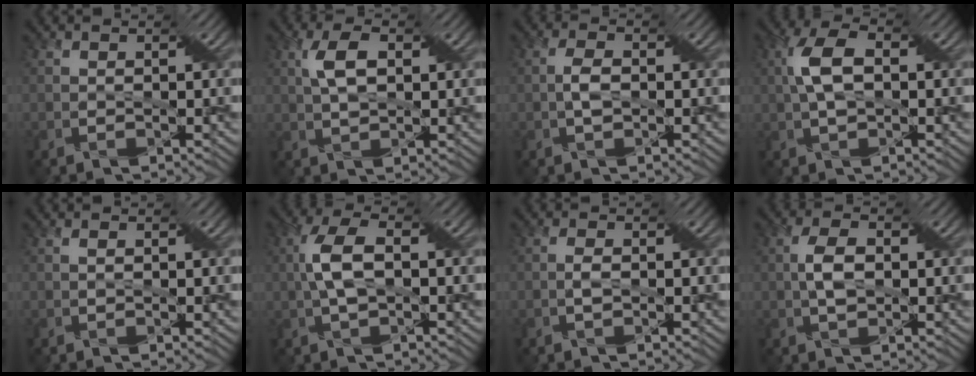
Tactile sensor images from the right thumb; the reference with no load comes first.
{"total": 4.4, "force": [1.4, 1.9, 3.7], "torque": [-0.080, 0.009, 0.027]}
{"total": 2.3, "force": [-0.3, 1.1, 2.0], "torque": [-0.046, 0.003, -0.008]}
{"total": 6.1, "force": [0.8, 3.1, 5.2], "torque": [-0.116, 0.014, 0.009]}
{"total": 0.5, "force": [0.3, -0.1, 0.5], "torque": [-0.010, 0.002, 0.004]}
{"total": 5.6, "force": [0.3, 2.3, 5.1], "torque": [-0.117, 0.013, 0.002]}
{"total": 0.9, "force": [-0.3, 0.2, 0.9], "torque": [-0.021, 0.003, -0.008]}
{"total": 3.7, "force": [0.2, 1.8, 3.2], "torque": [-0.069, 0.002, 0.001]}